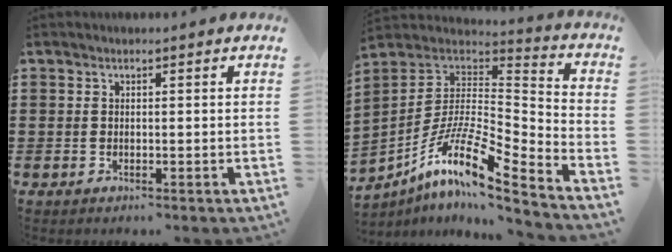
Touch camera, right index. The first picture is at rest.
{"total": 11.6, "force": [-7.0, 2.3, 9.0], "torque": [-0.185, -0.010, -0.143]}